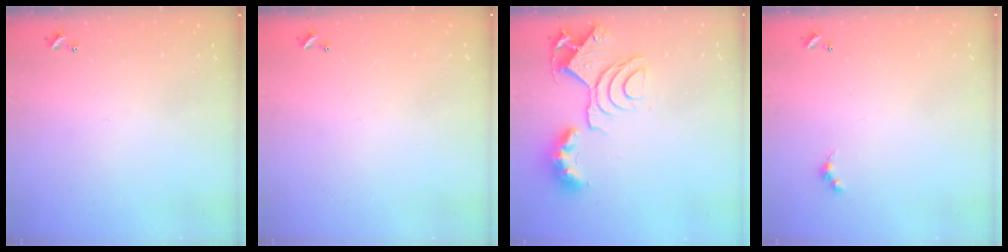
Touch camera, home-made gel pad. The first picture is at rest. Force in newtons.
{"total": 2.9, "press": 2.9, "slide": 0.1}
{"total": 15.0, "press": 14.9, "slide": 1.7}
{"total": 2.5, "press": 2.5, "slide": 0.4}